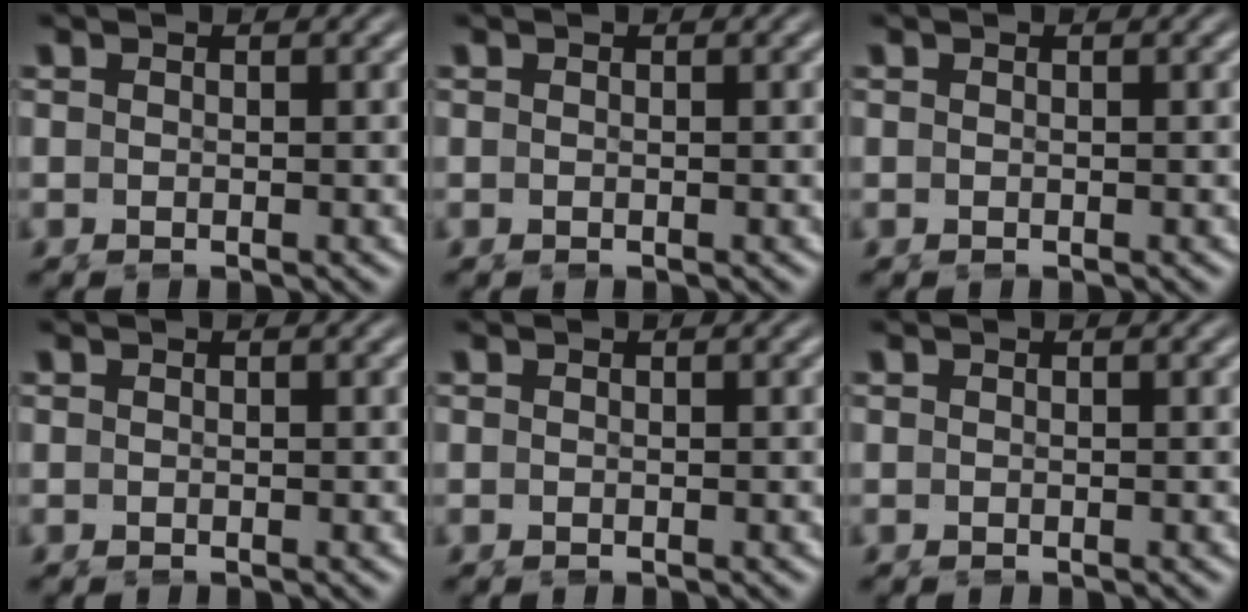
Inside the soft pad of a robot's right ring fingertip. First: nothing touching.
{"total": 0.0}
{"total": 0.0}
{"total": 0.0}
{"total": 0.0}
{"total": 0.0}